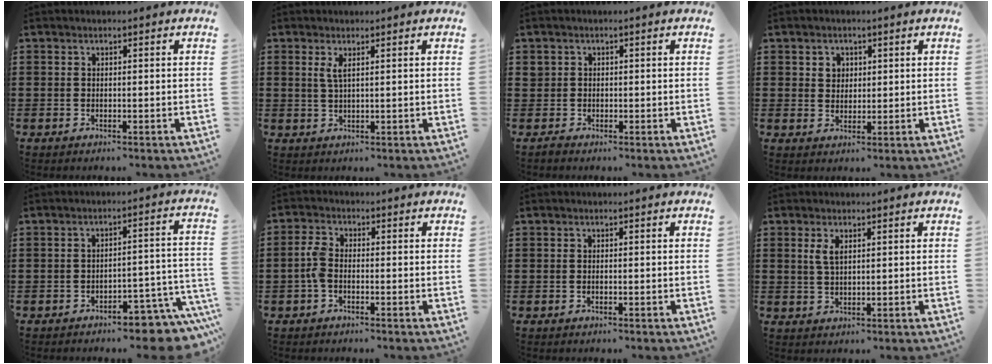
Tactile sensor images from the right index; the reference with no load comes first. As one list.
[{"total": 1.9, "force": [0.8, 0.4, 1.7], "torque": [-0.036, 0.002, 0.014]}, {"total": 1.1, "force": [-0.1, 1.1, 0.2], "torque": [-0.007, 0.005, -0.004]}, {"total": 2.2, "force": [1.0, 1.9, 0.5], "torque": [-0.017, 0.009, 0.018]}, {"total": 5.8, "force": [-5.2, 0.6, 2.5], "torque": [-0.037, 0.000, -0.096]}, {"total": 3.2, "force": [-1.0, 1.6, 2.7], "torque": [-0.070, -0.003, -0.024]}, {"total": 0.0}, {"total": 2.6, "force": [1.0, 1.1, 2.2], "torque": [-0.046, 0.004, 0.017]}]